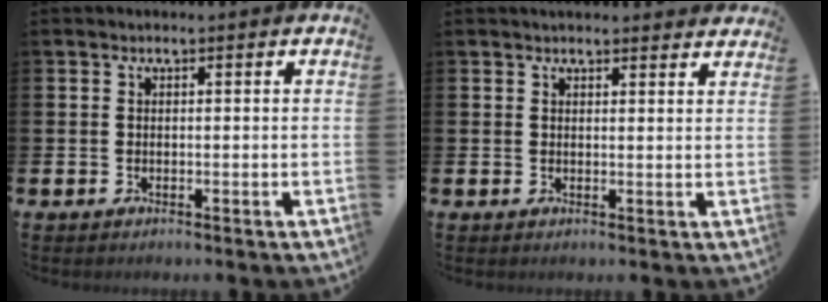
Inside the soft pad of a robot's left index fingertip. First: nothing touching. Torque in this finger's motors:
{"motor_torque": [1.01, -1.13, 0.11, 0.04]}